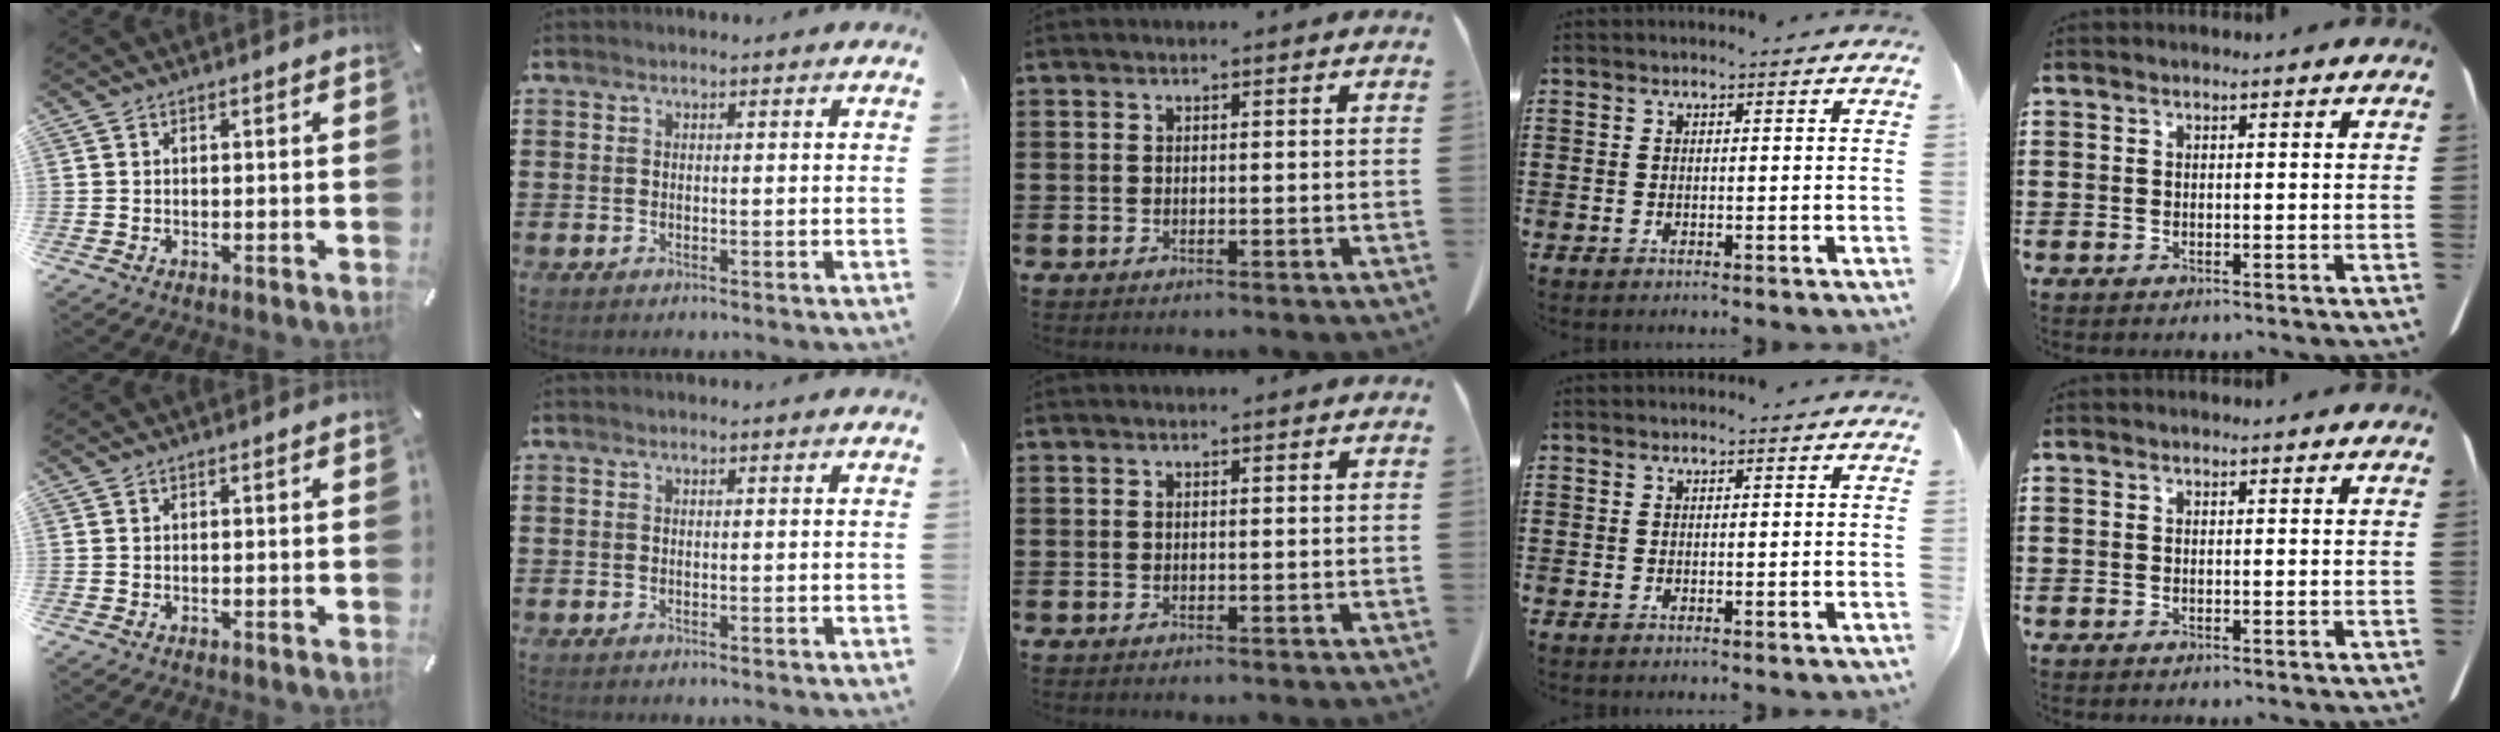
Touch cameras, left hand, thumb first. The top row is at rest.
{}